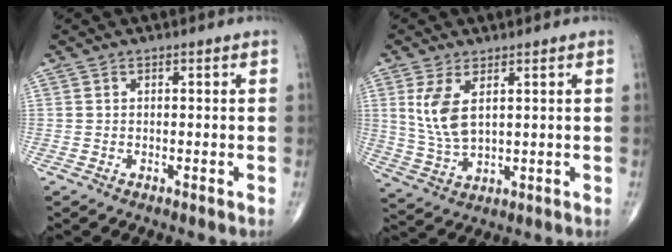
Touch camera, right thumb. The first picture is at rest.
{"total": 7.8, "force": [2.5, 3.7, 6.4], "torque": [-0.134, -0.013, 0.062]}